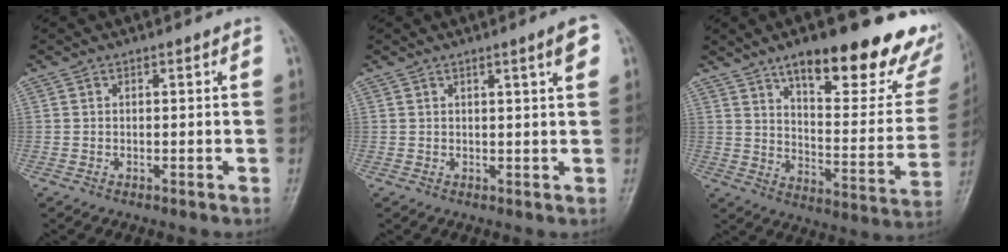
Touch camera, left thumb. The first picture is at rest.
{"total": 3.5, "force": [1.7, 0.1, 3.1], "torque": [-0.041, -0.007, 0.025]}
{"total": 27.2, "force": [17.4, 9.0, 18.9], "torque": [-0.211, -0.074, 0.243]}